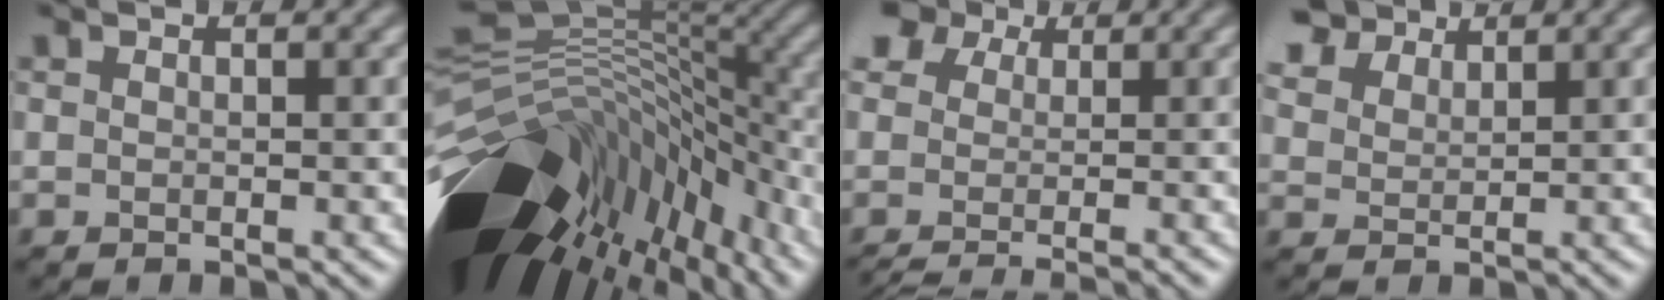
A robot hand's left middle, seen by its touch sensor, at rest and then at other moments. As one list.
[{"total": 16.4, "force": [-5.6, 8.9, 12.7], "torque": [-0.222, 0.017, -0.081]}, {"total": 4.7, "force": [-1.1, 3.5, 3.0], "torque": [-0.029, -0.001, -0.015]}, {"total": 6.5, "force": [5.2, 3.1, 2.3], "torque": [-0.074, 0.008, 0.095]}]